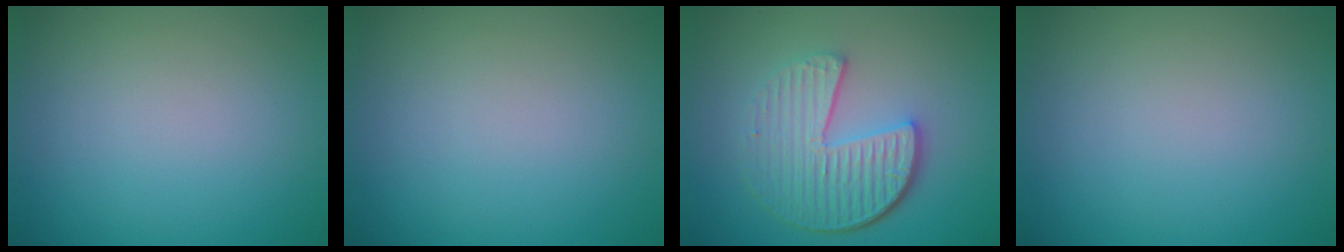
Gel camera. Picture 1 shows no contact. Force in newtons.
{"total": 0.0}
{"total": 6.1, "press": 4.3, "slide": 4.3}
{"total": 0.0}